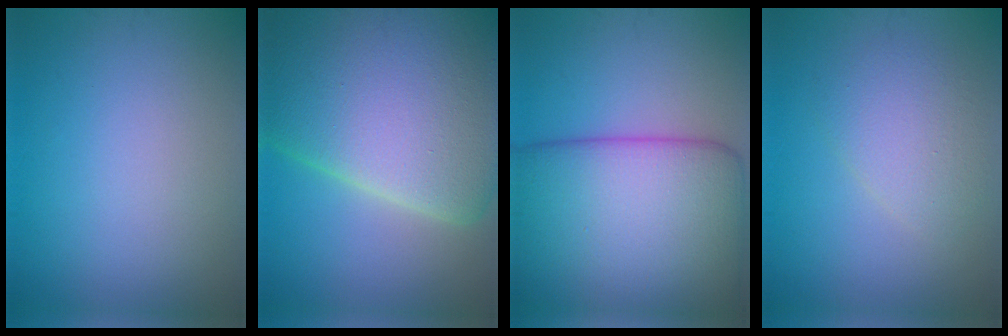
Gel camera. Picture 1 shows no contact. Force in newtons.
{"total": 19.9, "press": 19.9, "slide": 0.9}
{"total": 14.5, "press": 14.5, "slide": 0.4}
{"total": 3.0, "press": 3.0, "slide": 0.2}